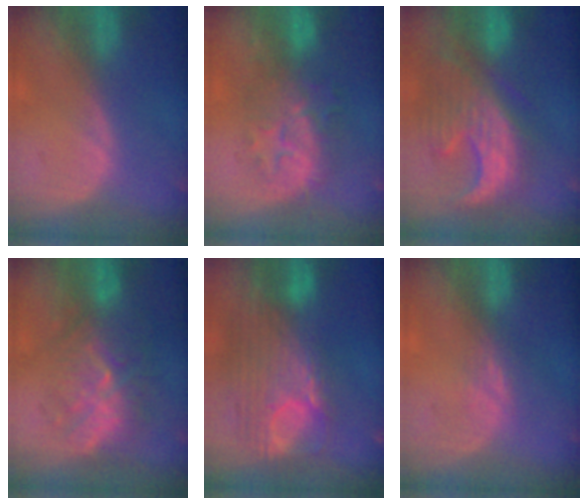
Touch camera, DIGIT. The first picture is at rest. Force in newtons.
{"total": 8.6, "press": 8.3, "slide": 2.1}
{"total": 12.3, "press": 11.3, "slide": 4.8}
{"total": 9.1, "press": 8.8, "slide": 2.4}
{"total": 12.3, "press": 10.4, "slide": 6.5}
{"total": 1.4, "press": 1.4, "slide": 0.3}